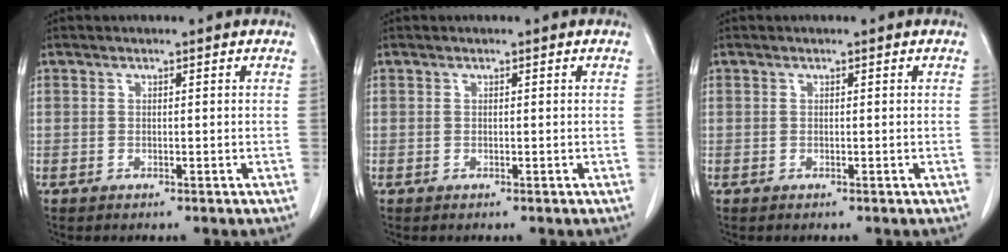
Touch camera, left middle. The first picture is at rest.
{"total": 0.0}
{"total": 0.0}